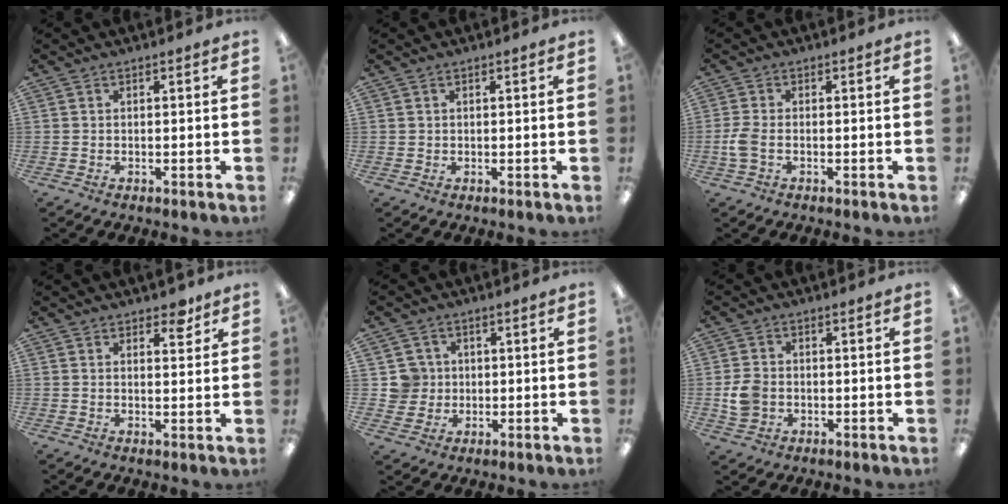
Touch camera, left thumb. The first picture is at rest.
{"total": 0.7, "force": [0.4, 0.6, 0.0], "torque": [0.000, 0.003, 0.007]}
{"total": 4.3, "force": [-0.9, 2.3, 3.4], "torque": [-0.076, 0.002, -0.019]}
{"total": 4.1, "force": [3.1, 2.1, 1.8], "torque": [-0.007, -0.013, 0.050]}
{"total": 5.8, "force": [1.1, 5.7, 0.4], "torque": [-0.013, 0.007, 0.022]}
{"total": 5.3, "force": [-0.9, 4.4, 2.7], "torque": [-0.046, 0.005, -0.015]}